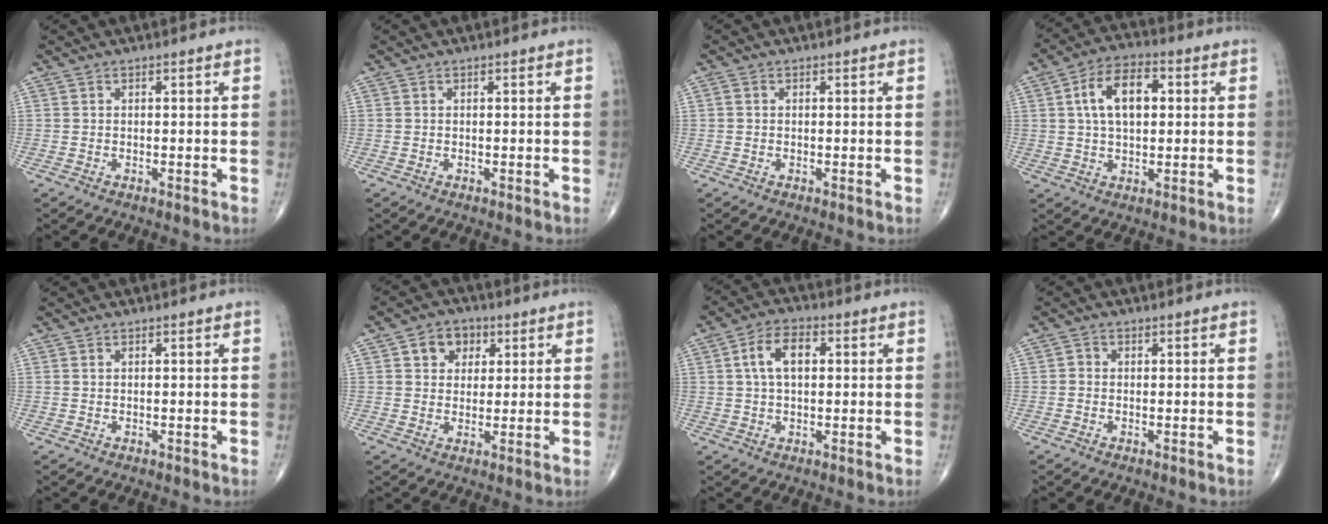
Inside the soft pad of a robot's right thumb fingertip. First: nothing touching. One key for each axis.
{"total": 0.0}
{"total": 0.7, "fx": 0.1, "fy": 0.6, "fz": 0.4, "tx": -0.007, "ty": 0.001, "tz": 0.000}
{"total": 10.7, "fx": 2.1, "fy": 6.1, "fz": 8.5, "tx": -0.140, "ty": 0.016, "tz": 0.032}
{"total": 0.0}
{"total": 6.2, "fx": 2.4, "fy": 5.0, "fz": 2.9, "tx": -0.013, "ty": -0.002, "tz": 0.034}
{"total": 7.3, "fx": 1.5, "fy": 4.2, "fz": 5.8, "tx": -0.102, "ty": 0.014, "tz": 0.024}
{"total": 1.1, "fx": 0.0, "fy": 1.0, "fz": 0.4, "tx": -0.004, "ty": 0.002, "tz": -0.003}